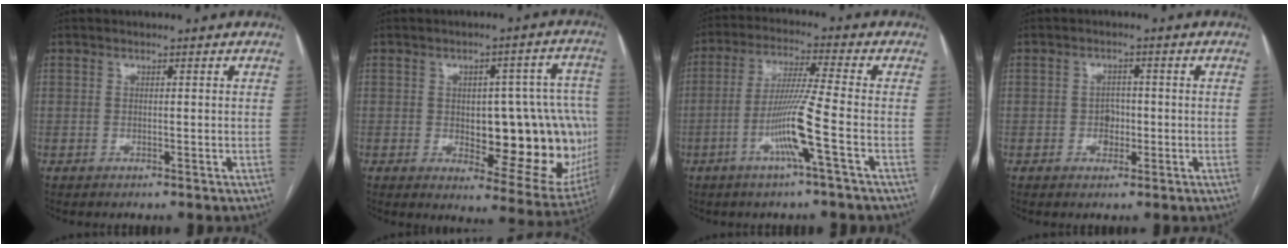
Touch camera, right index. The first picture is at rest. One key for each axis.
{"total": 20.5, "fx": -2.1, "fy": 7.8, "fz": 18.8, "tx": -0.158, "ty": 0.032, "tz": -0.001}
{"total": 9.3, "fx": -3.4, "fy": -1.5, "fz": 8.5, "tx": -0.169, "ty": -0.007, "tz": -0.069}
{"total": 2.5, "fx": -0.6, "fy": 2.0, "fz": 1.4, "tx": -0.015, "ty": 0.007, "tz": -0.006}